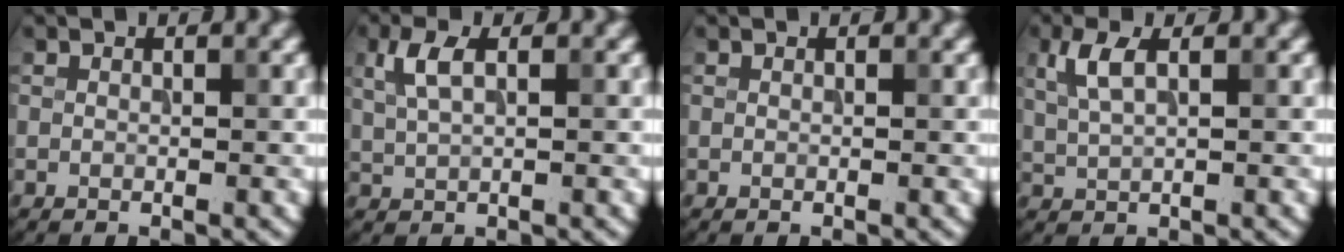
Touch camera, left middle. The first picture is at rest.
{"total": 2.8, "force": [1.1, 1.2, 2.3], "torque": [-0.052, 0.004, 0.023]}
{"total": 0.0}
{"total": 2.8, "force": [1.2, 1.1, 2.3], "torque": [-0.056, 0.003, 0.025]}